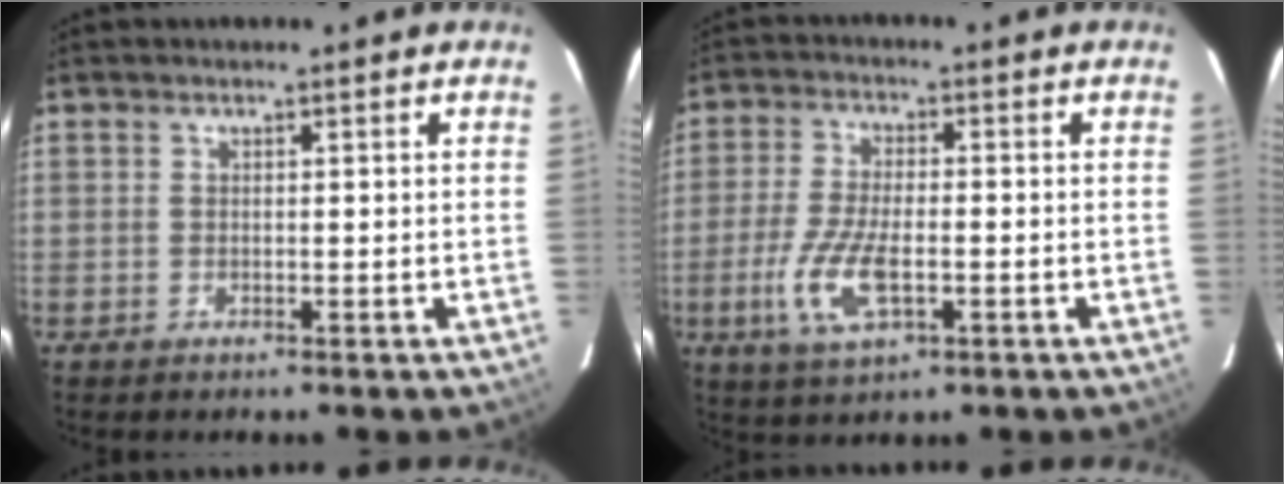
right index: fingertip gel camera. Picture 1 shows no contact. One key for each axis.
{"total": 9.8, "fx": -3.1, "fy": 3.8, "fz": 8.5, "tx": -0.184, "ty": -0.009, "tz": -0.058}